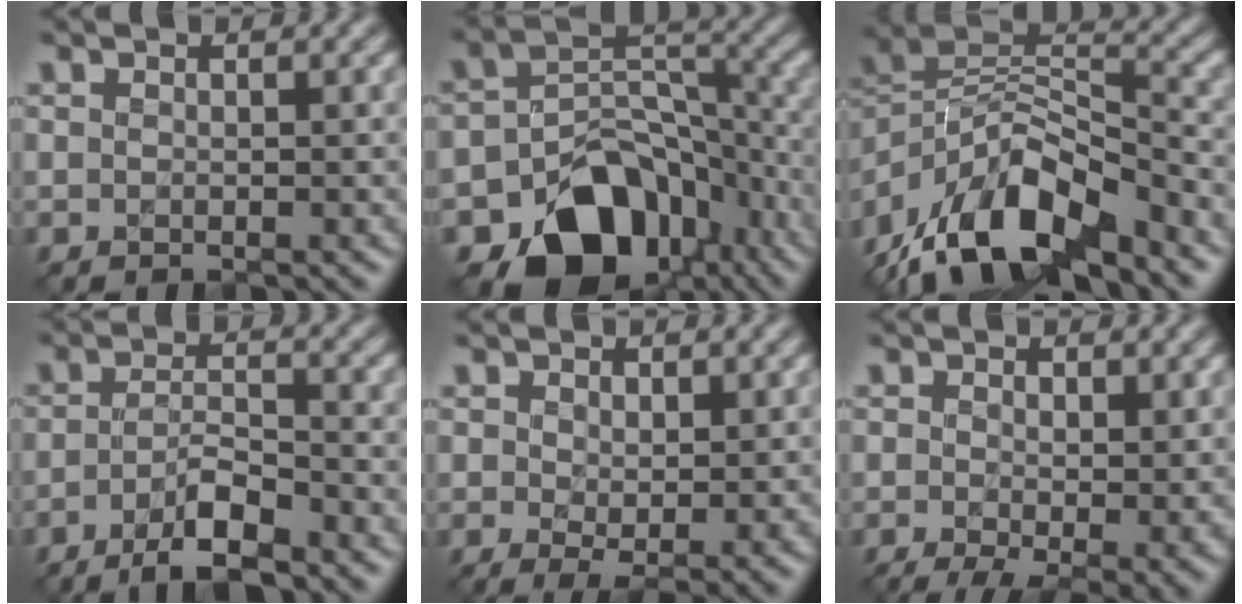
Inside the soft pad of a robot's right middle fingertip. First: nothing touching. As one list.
[{"total": 11.6, "force": [-6.7, 8.0, 5.0], "torque": [-0.079, -0.010, -0.102]}, {"total": 12.2, "force": [-7.7, 4.9, 8.1], "torque": [-0.156, 0.014, -0.150]}, {"total": 4.6, "force": [-3.1, 1.0, 3.3], "torque": [-0.060, 0.004, -0.055]}, {"total": 1.9, "force": [0.6, 0.8, 1.6], "torque": [-0.029, -0.008, 0.014]}, {"total": 5.7, "force": [-1.5, 2.3, 5.0], "torque": [-0.082, -0.014, -0.015]}]